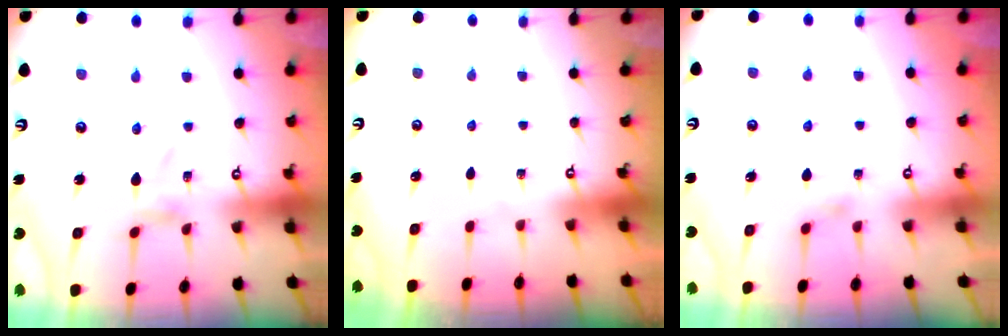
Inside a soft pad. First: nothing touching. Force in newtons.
{"total": 0.0}
{"total": 2.2, "press": 2.1, "slide": 0.5}